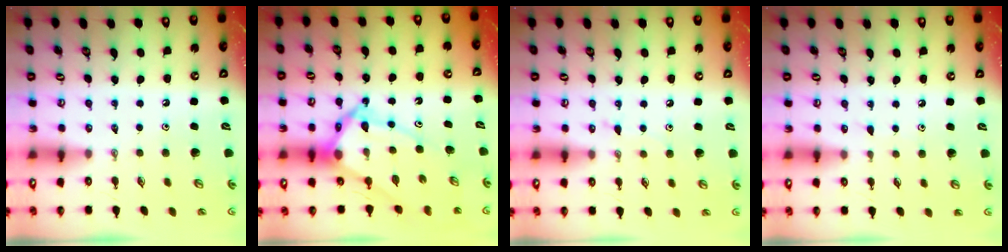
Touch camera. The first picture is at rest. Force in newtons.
{"total": 13.5, "press": 13.5, "slide": 1.1}
{"total": 6.9, "press": 6.9, "slide": 0.8}
{"total": 2.9, "press": 2.9, "slide": 0.4}